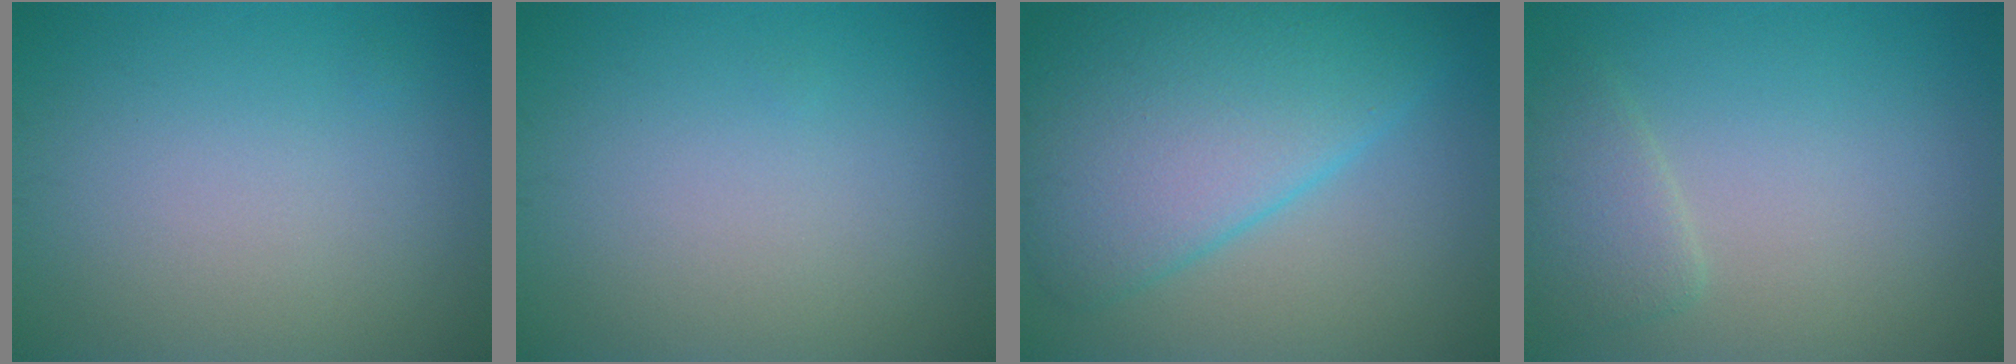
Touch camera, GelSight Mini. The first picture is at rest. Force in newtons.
{"total": 0.0}
{"total": 10.1, "press": 10.1, "slide": 0.5}
{"total": 2.2, "press": 2.1, "slide": 0.3}